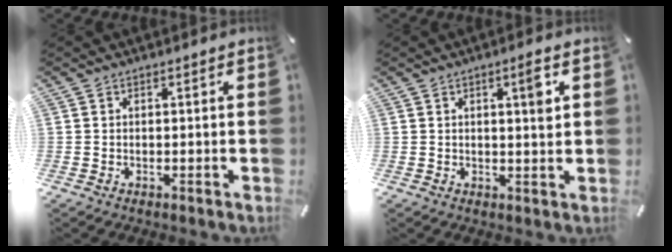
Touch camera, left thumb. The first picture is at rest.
{"total": 4.5, "force": [1.5, 0.8, 4.2], "torque": [-0.059, -0.008, 0.017]}